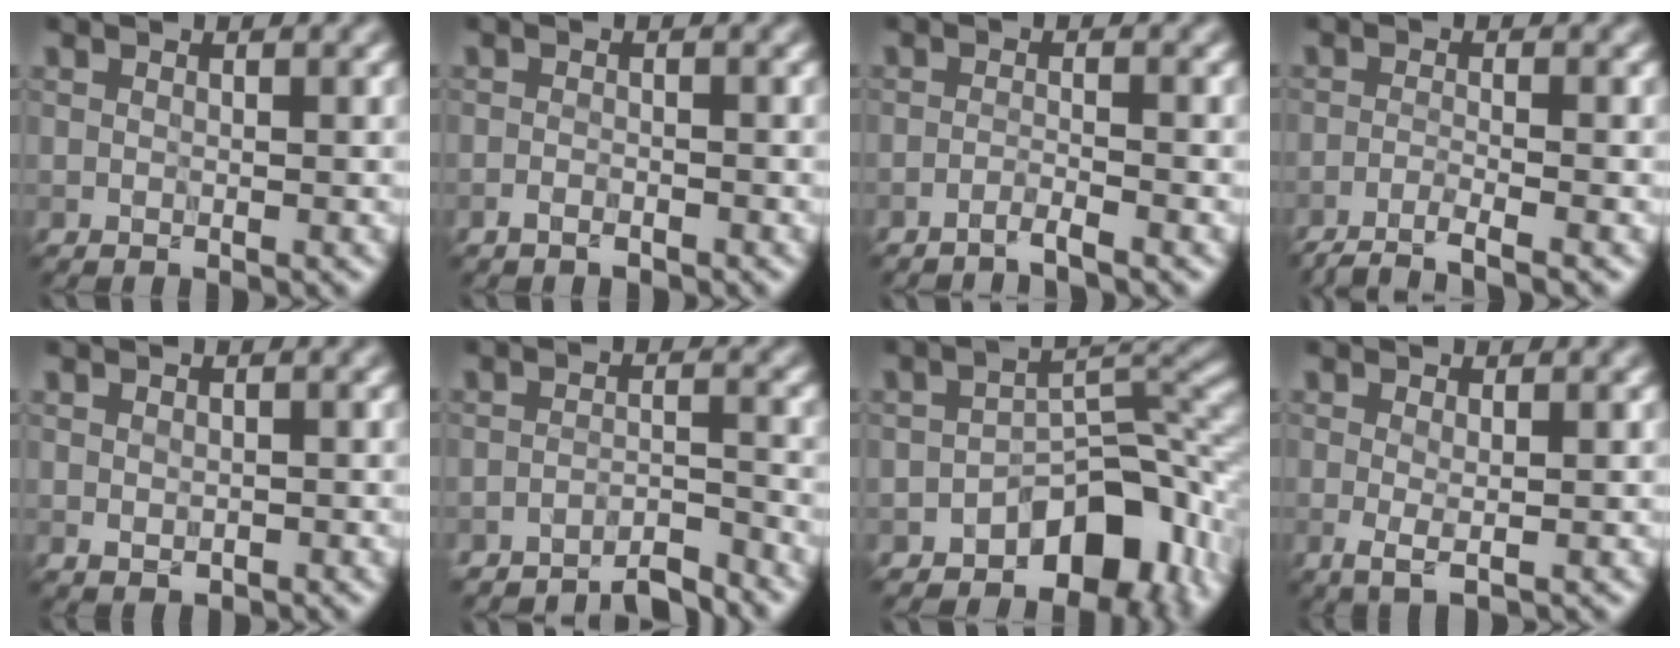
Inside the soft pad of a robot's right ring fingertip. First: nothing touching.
{"total": 1.1, "force": [-0.9, 0.4, 0.5], "torque": [-0.010, 0.004, -0.019]}
{"total": 1.5, "force": [-1.3, 0.0, 0.8], "torque": [-0.007, 0.004, -0.033]}
{"total": 3.7, "force": [-2.9, 0.6, 2.2], "torque": [-0.032, 0.002, -0.065]}
{"total": 1.0, "force": [-0.1, 0.8, 0.5], "torque": [-0.007, 0.000, 0.000]}
{"total": 3.7, "force": [-3.5, 0.4, 1.0], "torque": [-0.013, 0.005, -0.062]}
{"total": 8.7, "force": [-4.5, 5.0, 5.5], "torque": [-0.048, 0.009, -0.075]}
{"total": 1.6, "force": [-0.2, 0.4, 1.5], "torque": [-0.032, -0.005, -0.003]}